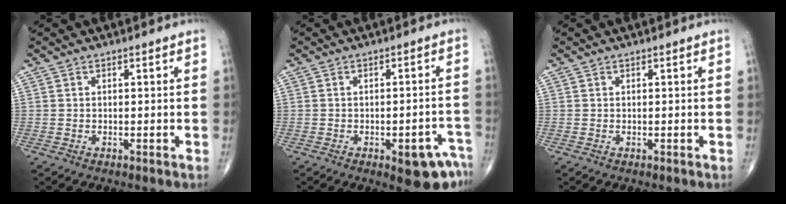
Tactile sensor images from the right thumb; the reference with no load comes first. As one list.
[{"total": 8.1, "force": [-4.5, 3.1, 6.1], "torque": [-0.052, 0.026, -0.049]}, {"total": 0.0}]